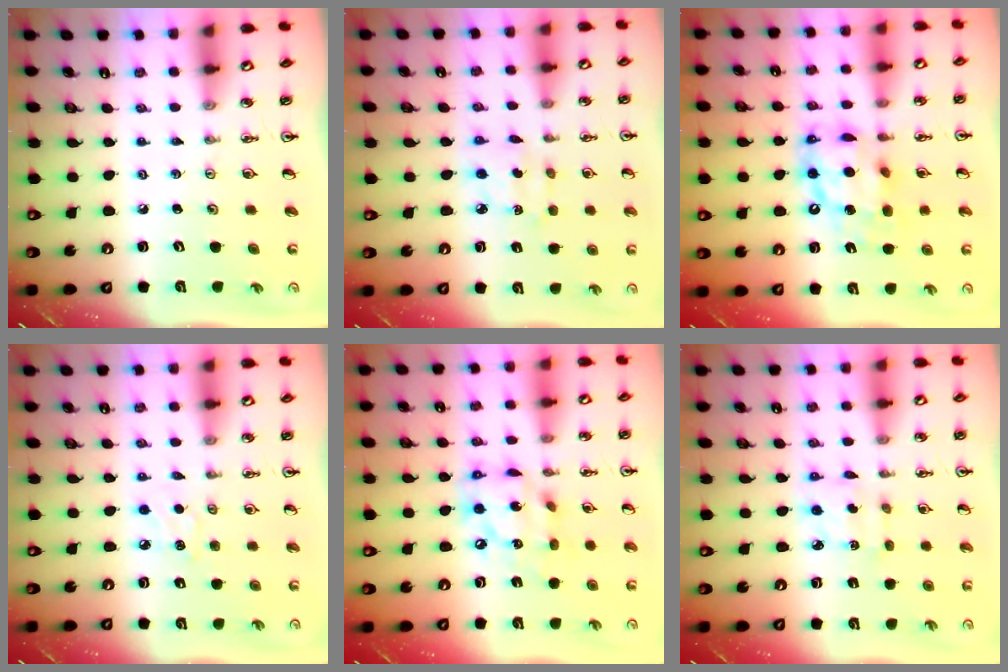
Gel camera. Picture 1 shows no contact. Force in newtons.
{"total": 3.3, "press": 3.3, "slide": 0.1}
{"total": 12.8, "press": 12.8, "slide": 1.3}
{"total": 5.0, "press": 5.0, "slide": 0.6}
{"total": 14.0, "press": 14.0, "slide": 1.1}
{"total": 2.5, "press": 2.5, "slide": 0.1}